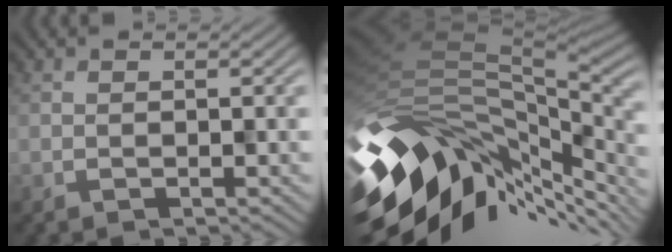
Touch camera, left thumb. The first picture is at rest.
{"total": 13.2, "force": [-4.2, 8.3, 9.3], "torque": [-0.182, -0.024, -0.074]}